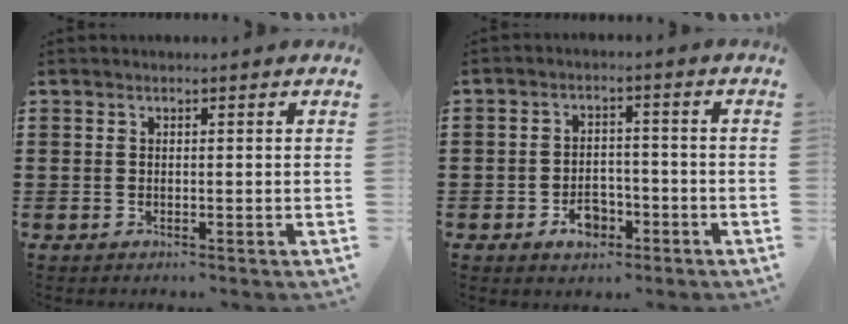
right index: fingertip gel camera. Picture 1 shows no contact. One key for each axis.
{"total": 4.4, "fx": -2.4, "fy": 2.8, "fz": 2.5, "tx": -0.035, "ty": 0.003, "tz": -0.045}